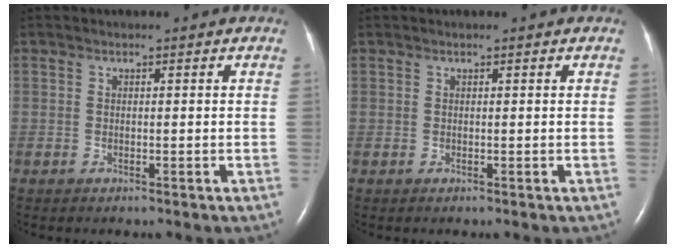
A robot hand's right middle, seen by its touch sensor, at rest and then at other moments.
{"total": 0.0}